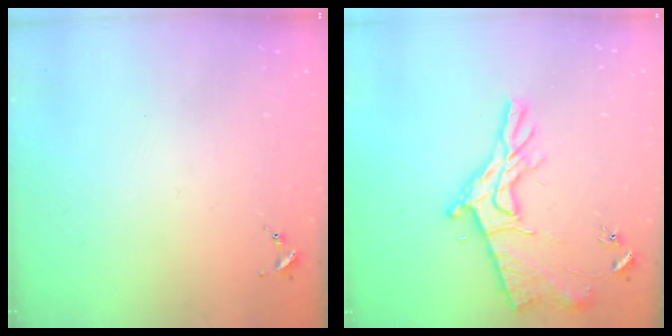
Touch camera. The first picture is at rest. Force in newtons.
{"total": 15.3, "press": 15.3, "slide": 0.6}